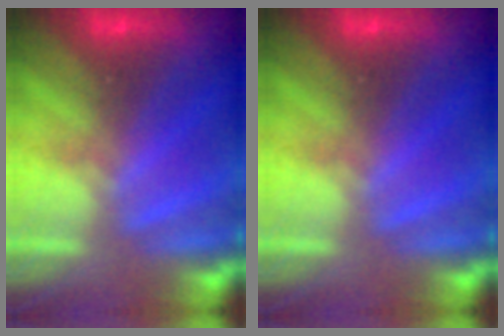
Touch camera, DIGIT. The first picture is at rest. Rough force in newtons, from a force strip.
{"total": 0.0}